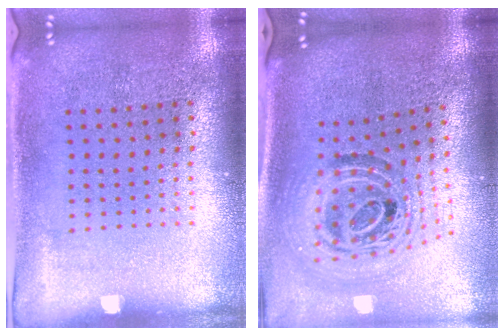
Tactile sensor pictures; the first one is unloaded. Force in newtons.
{"total": 1.9, "press": 1.5, "slide": 1.1}